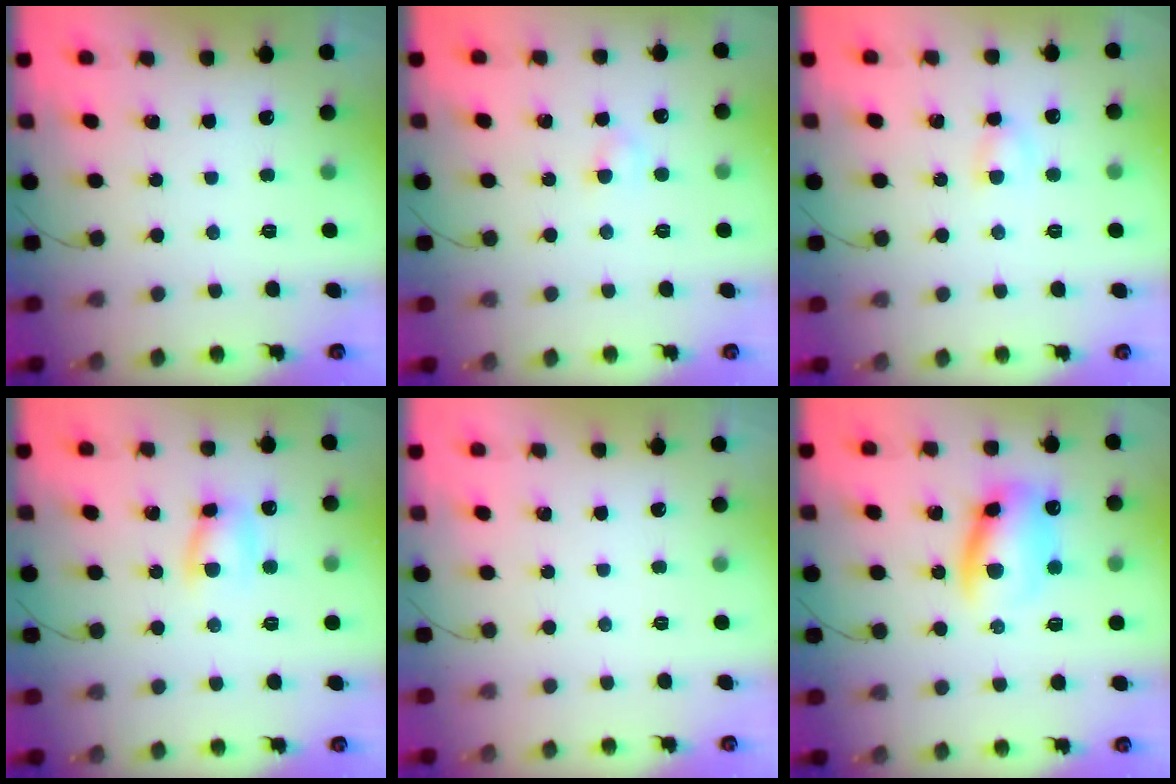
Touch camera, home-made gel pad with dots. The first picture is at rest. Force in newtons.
{"total": 2.5, "press": 2.4, "slide": 0.9}
{"total": 3.7, "press": 3.5, "slide": 1.1}
{"total": 6.7, "press": 6.7, "slide": 0.6}
{"total": 0.0}
{"total": 12.5, "press": 12.4, "slide": 2.0}